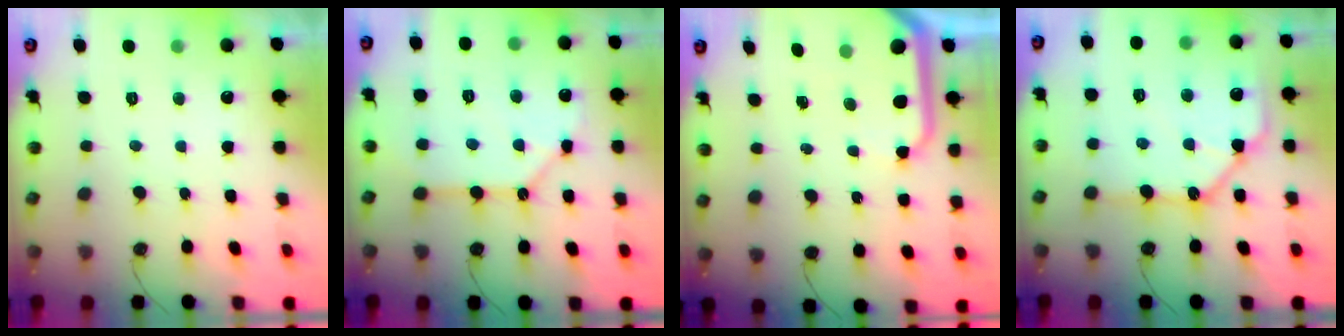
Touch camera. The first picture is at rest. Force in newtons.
{"total": 11.2, "press": 11.1, "slide": 1.0}
{"total": 11.4, "press": 11.3, "slide": 1.1}
{"total": 15.0, "press": 14.9, "slide": 1.7}